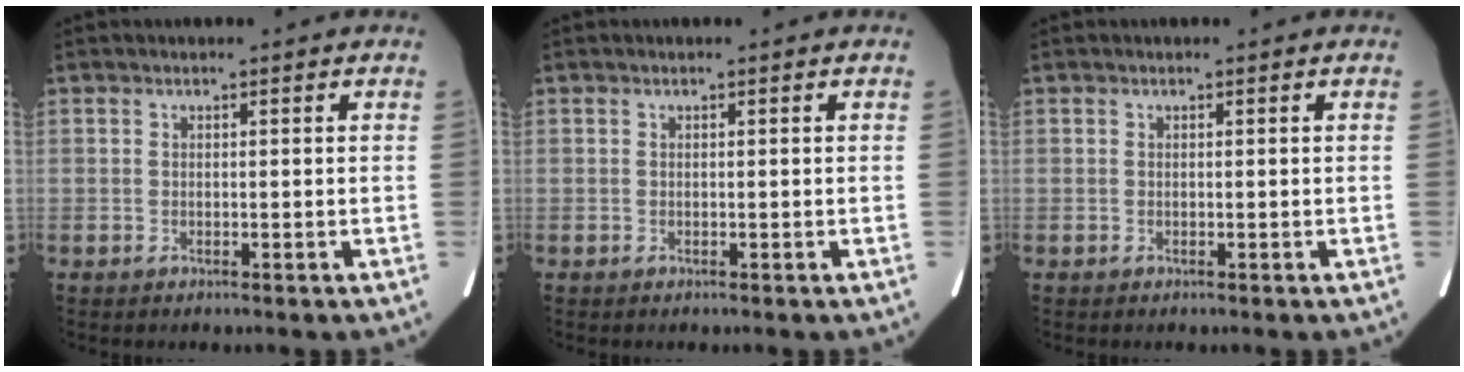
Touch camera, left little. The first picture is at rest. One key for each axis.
{"total": 0.0}
{"total": 0.0}